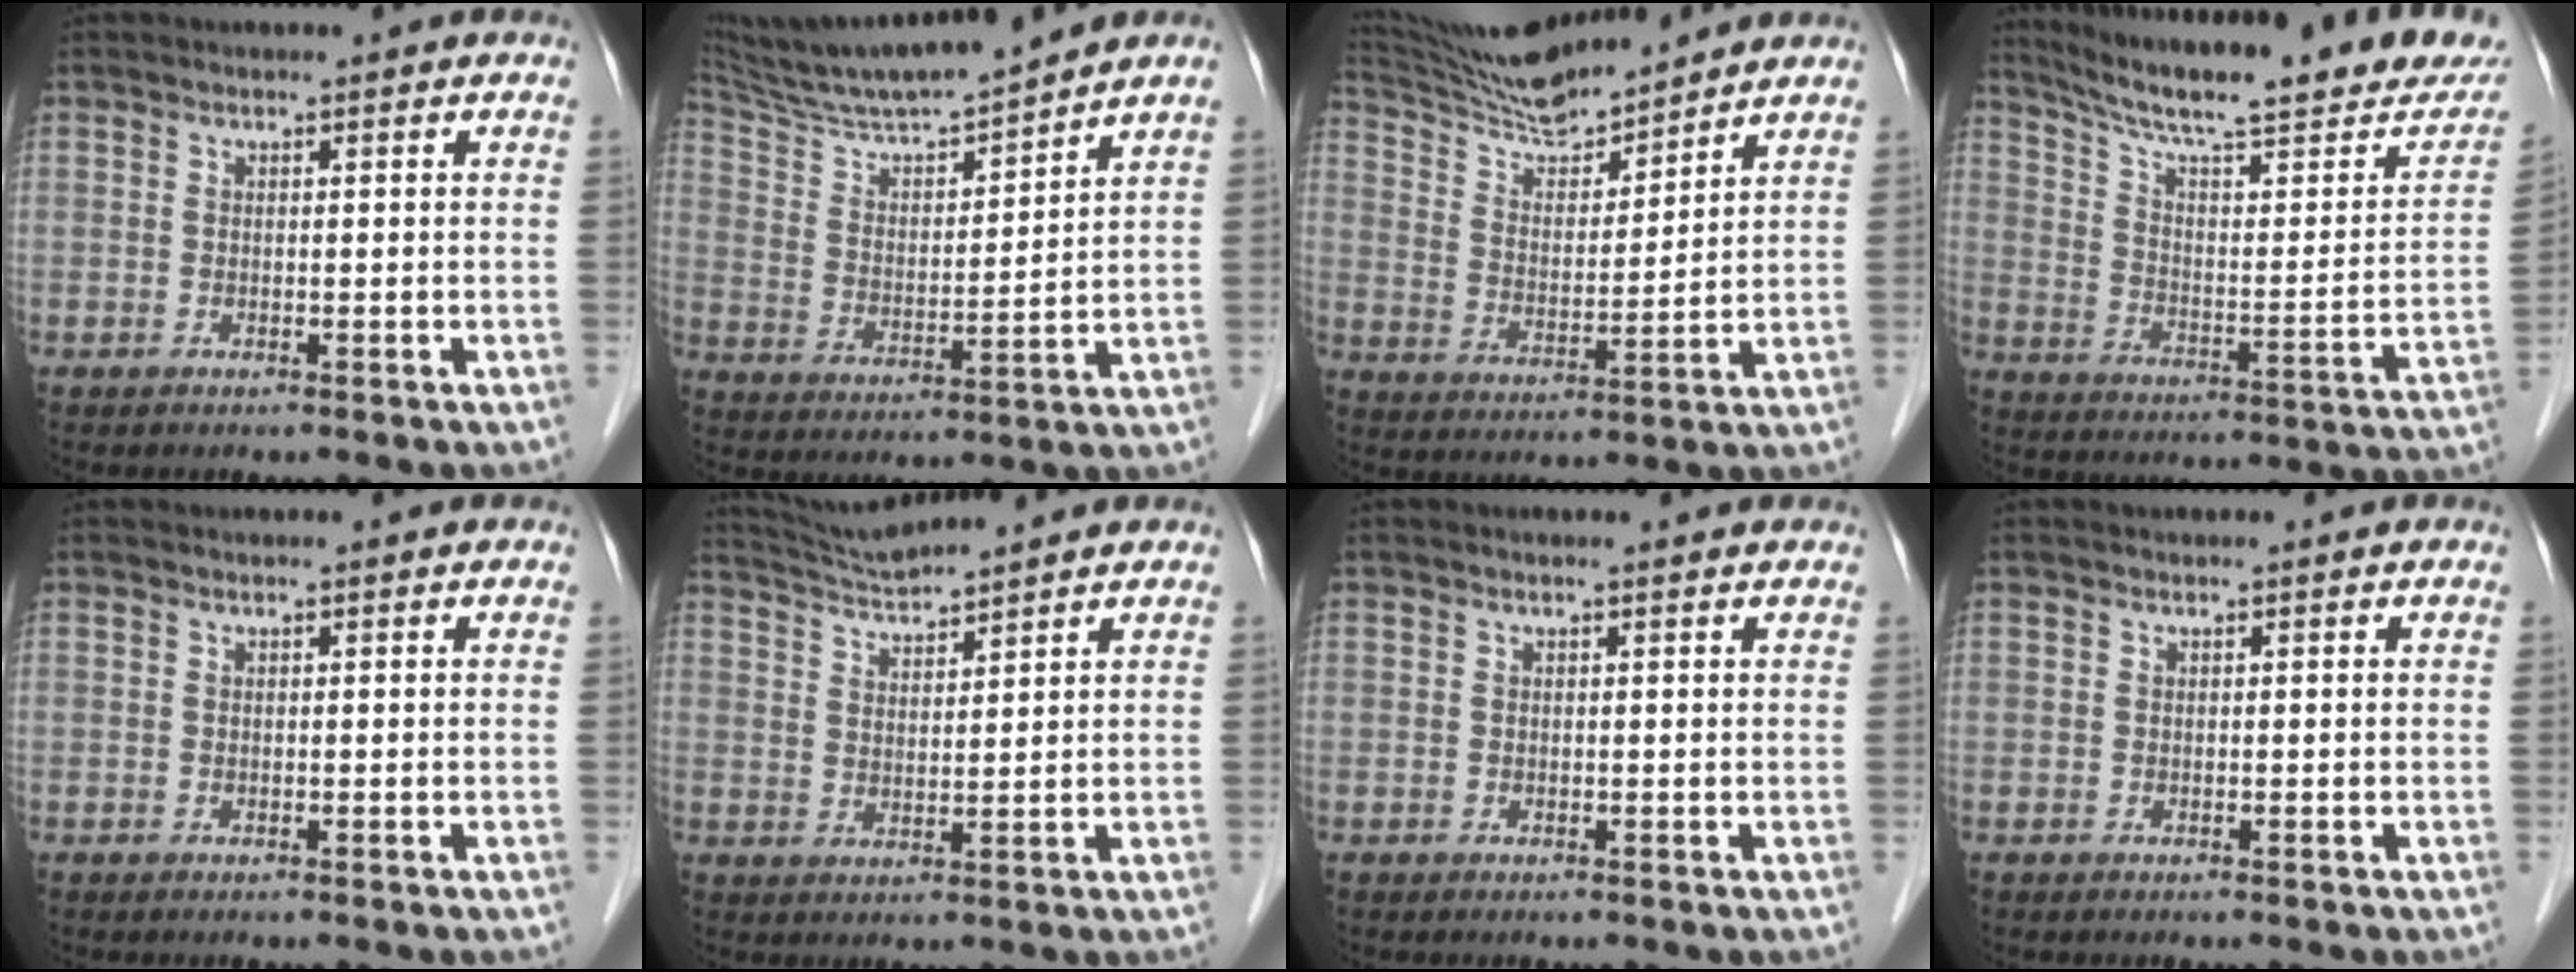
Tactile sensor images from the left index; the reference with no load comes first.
{"total": 14.9, "force": [13.6, -0.6, 6.0], "torque": [-0.117, 0.004, 0.239]}
{"total": 12.6, "force": [12.1, 0.7, 3.7], "torque": [-0.076, 0.012, 0.225]}
{"total": 27.9, "force": [23.3, 4.3, 14.8], "torque": [-0.219, -0.029, 0.303]}
{"total": 0.0}
{"total": 5.7, "force": [5.5, -1.1, 0.9], "torque": [-0.026, 0.010, 0.109]}
{"total": 1.0, "force": [0.9, 0.2, 0.4], "torque": [-0.012, 0.015, 0.008]}
{"total": 0.0}